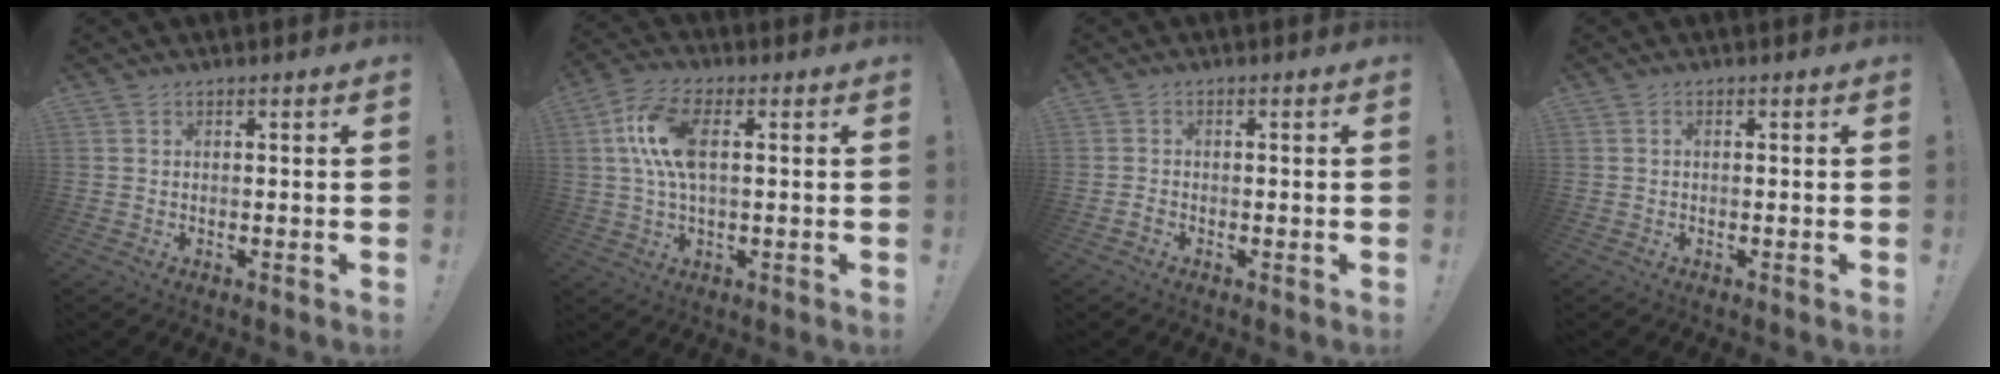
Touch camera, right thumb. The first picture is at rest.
{"total": 12.2, "force": [1.6, 5.6, 10.7], "torque": [-0.208, -0.001, 0.030]}
{"total": 1.5, "force": [-1.1, 0.7, 0.7], "torque": [-0.012, 0.004, -0.020]}
{"total": 0.7, "force": [-0.5, 0.1, 0.5], "torque": [-0.012, 0.002, -0.008]}